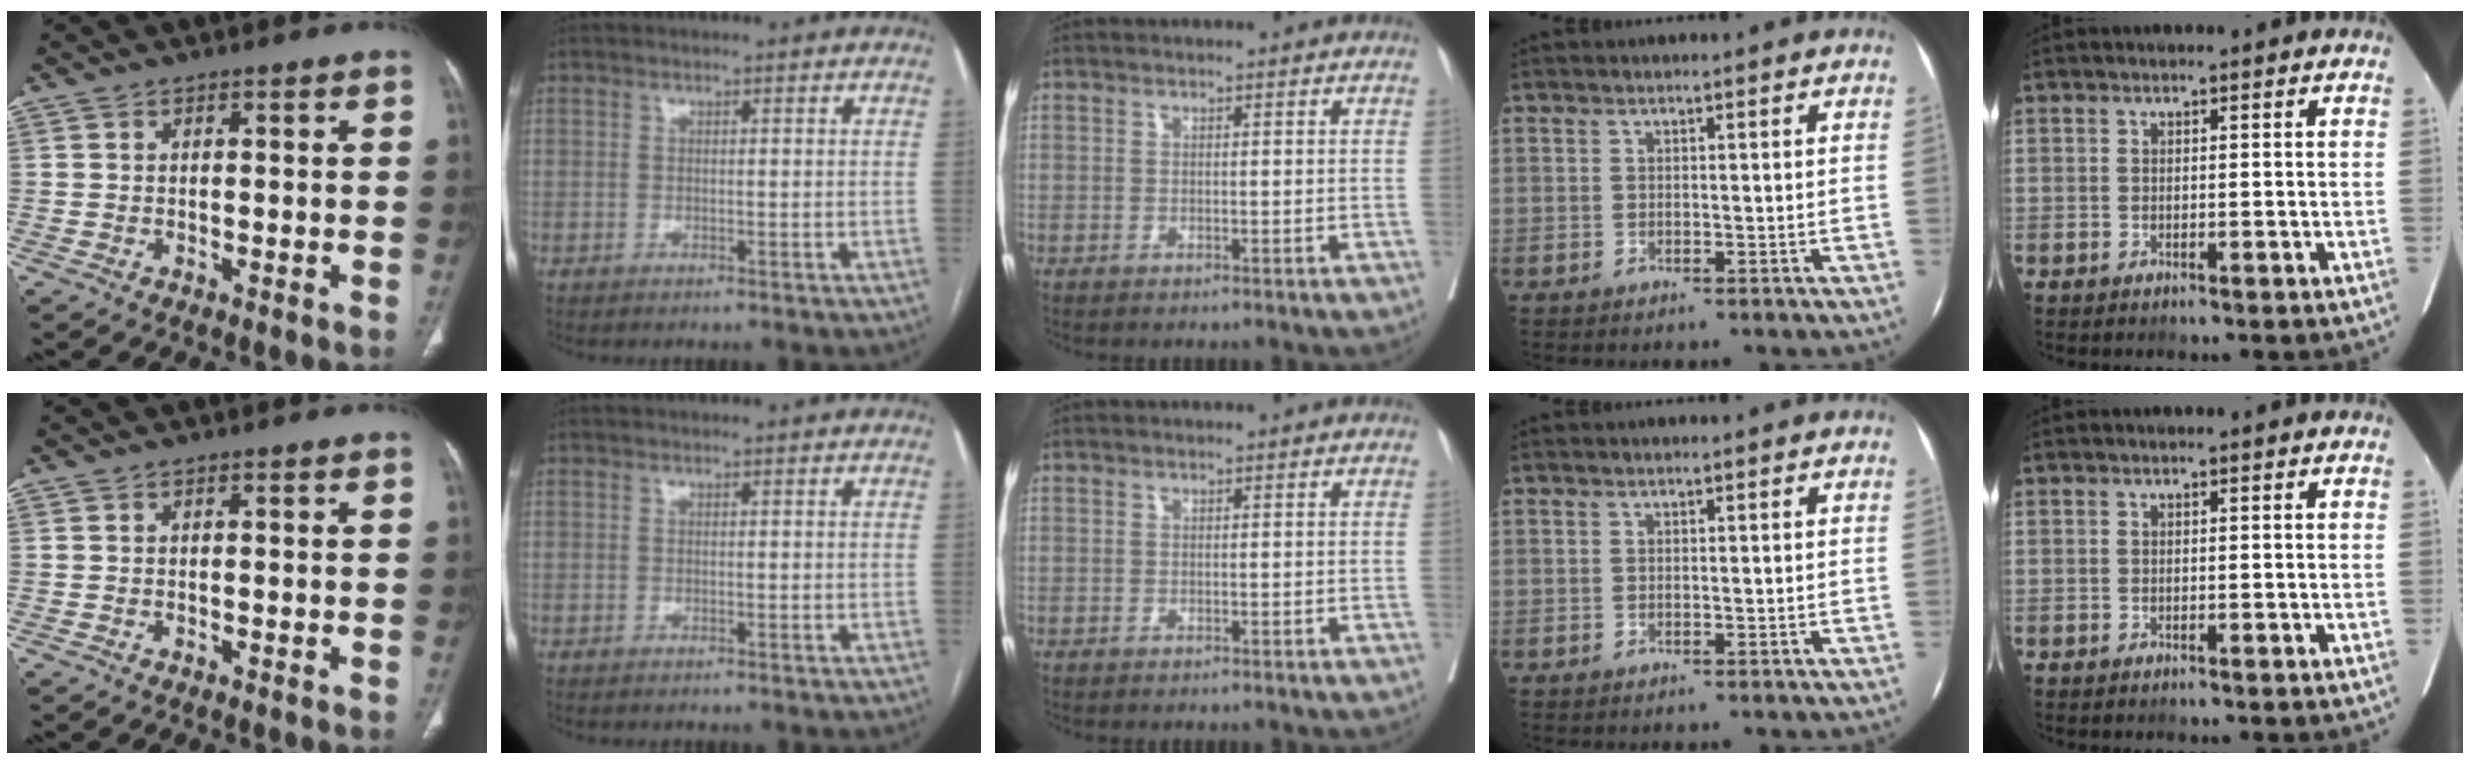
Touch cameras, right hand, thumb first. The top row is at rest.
{}